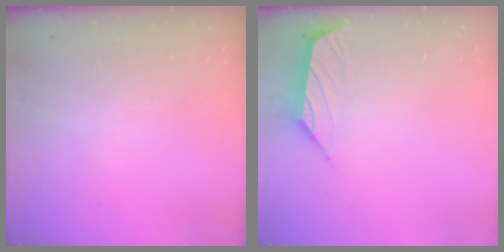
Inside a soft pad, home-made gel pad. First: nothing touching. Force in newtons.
{"total": 1.5, "press": 1.4, "slide": 0.6}